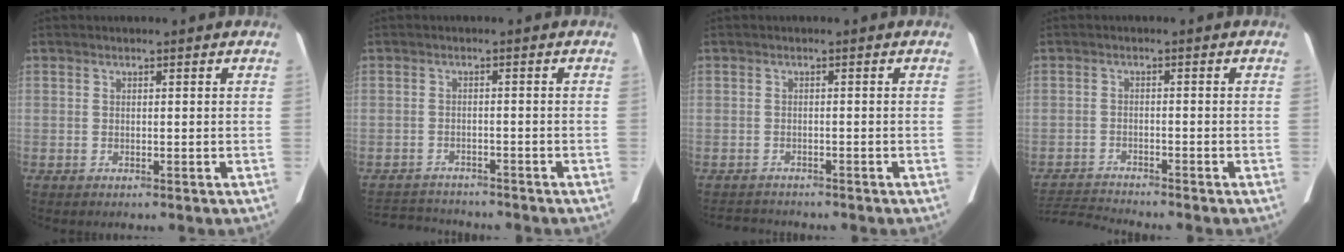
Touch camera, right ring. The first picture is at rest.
{"total": 7.2, "force": [-6.9, 1.2, 1.3], "torque": [-0.028, 0.001, -0.104]}
{"total": 4.0, "force": [-3.8, 0.9, 0.7], "torque": [-0.013, -0.009, -0.055]}
{"total": 5.2, "force": [-5.0, -1.2, -0.2], "torque": [-0.006, -0.011, -0.092]}